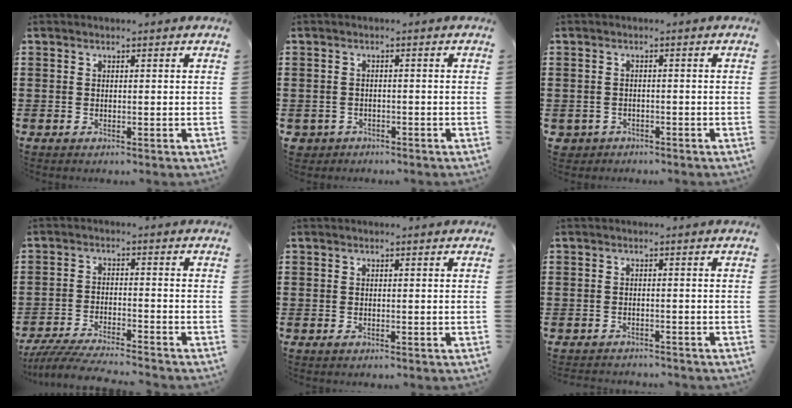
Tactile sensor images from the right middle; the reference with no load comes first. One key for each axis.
{"total": 1.4, "fx": -1.2, "fy": 0.7, "fz": 0.0, "tx": -0.007, "ty": -0.002, "tz": -0.027}
{"total": 1.3, "fx": -1.1, "fy": 0.7, "fz": -0.1, "tx": -0.007, "ty": -0.002, "tz": -0.026}
{"total": 5.3, "fx": -5.0, "fy": 0.1, "fz": 1.7, "tx": -0.041, "ty": -0.012, "tz": -0.100}
{"total": 0.0}
{"total": 1.4, "fx": -1.4, "fy": 0.1, "fz": -0.2, "tx": -0.002, "ty": 0.000, "tz": -0.031}